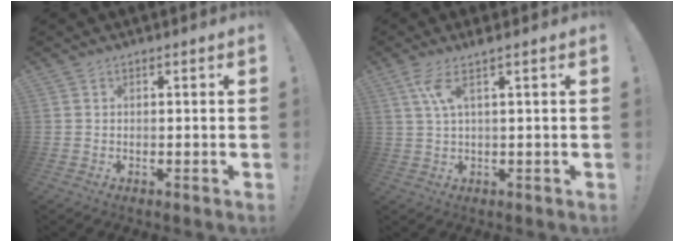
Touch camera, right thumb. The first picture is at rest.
{"total": 5.3, "force": [2.1, 0.4, 4.9], "torque": [-0.089, -0.008, 0.034]}